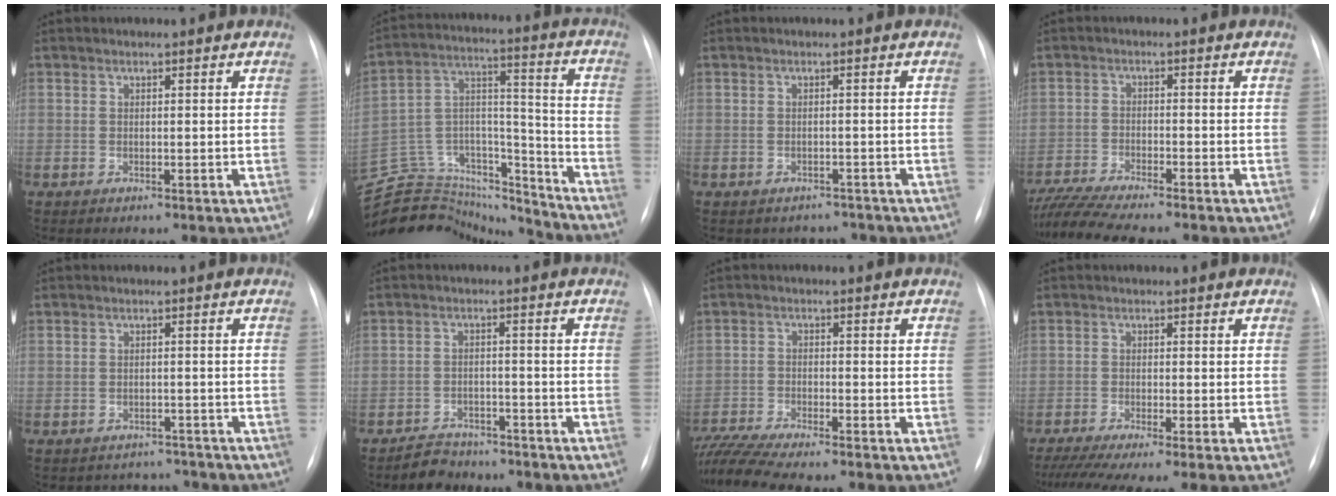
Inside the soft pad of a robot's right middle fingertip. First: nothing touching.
{"total": 26.4, "force": [-24.7, 6.9, 6.2], "torque": [-0.149, 0.044, -0.381]}
{"total": 3.0, "force": [-2.7, 1.4, -0.5], "torque": [0.007, 0.013, -0.033]}
{"total": 9.7, "force": [-8.6, 0.0, 4.6], "torque": [-0.078, -0.016, -0.140]}
{"total": 4.0, "force": [-3.6, 1.6, -0.7], "torque": [0.011, 0.017, -0.045]}
{"total": 4.6, "force": [-4.0, 2.3, 0.4], "torque": [-0.016, 0.002, -0.064]}
{"total": 9.4, "force": [-8.4, -0.2, 4.2], "torque": [-0.076, -0.015, -0.140]}
{"total": 10.5, "force": [-8.6, -1.0, 5.9], "torque": [-0.075, -0.027, -0.133]}